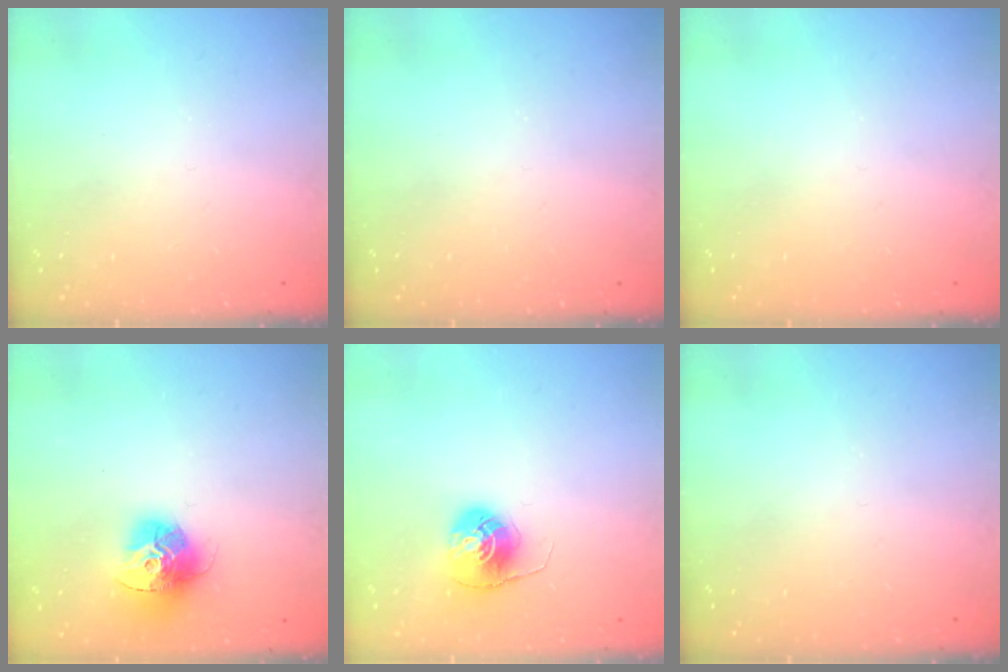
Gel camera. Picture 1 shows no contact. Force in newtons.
{"total": 0.0}
{"total": 0.0}
{"total": 15.2, "press": 15.2, "slide": 1.5}
{"total": 6.8, "press": 6.8, "slide": 0.3}
{"total": 0.0}